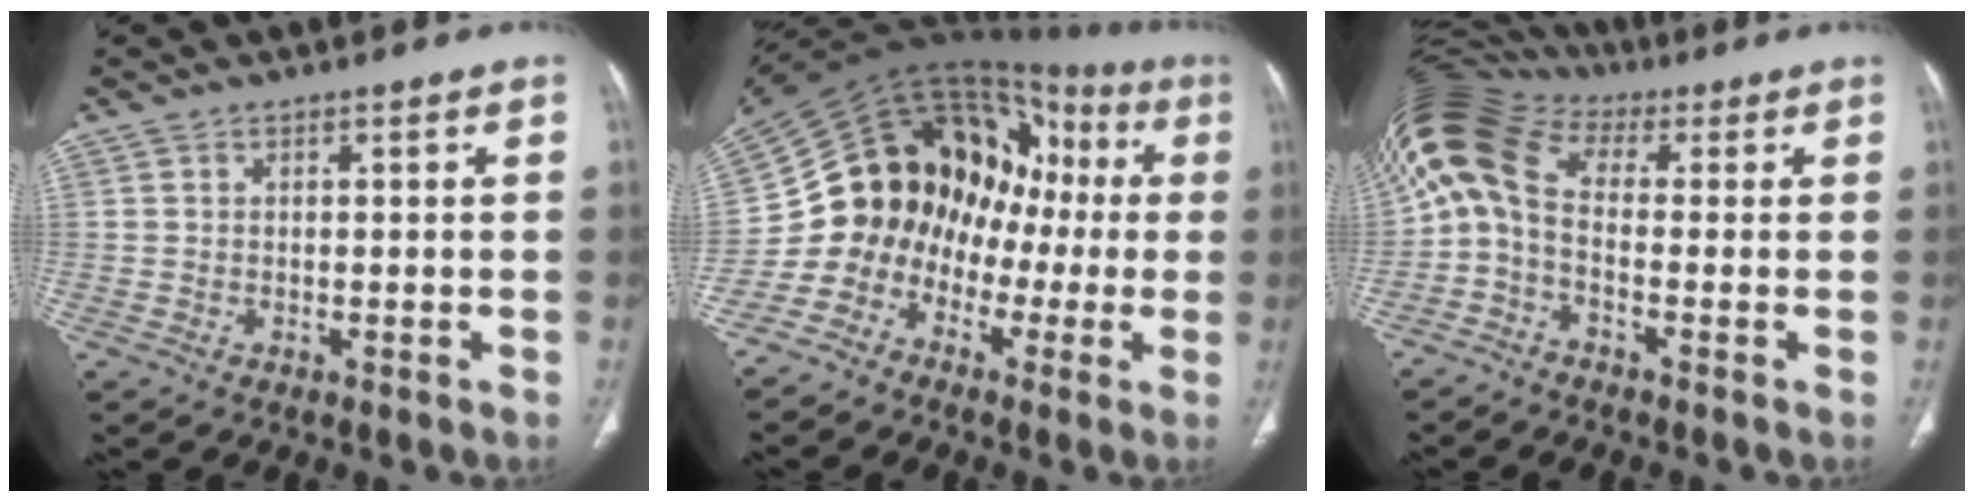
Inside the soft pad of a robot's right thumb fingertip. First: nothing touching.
{"total": 17.9, "force": [-4.3, 14.5, 9.5], "torque": [-0.109, 0.107, -0.078]}
{"total": 11.4, "force": [0.0, 7.2, 8.8], "torque": [-0.182, 0.054, -0.014]}